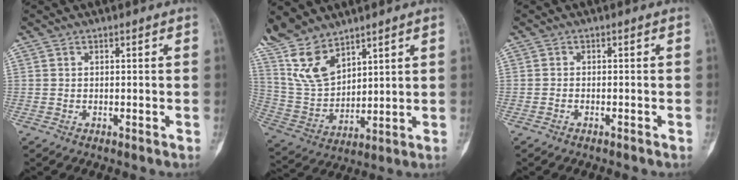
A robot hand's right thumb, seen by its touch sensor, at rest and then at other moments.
{"total": 12.2, "force": [9.5, 5.1, 5.7], "torque": [-0.106, -0.039, 0.209]}
{"total": 0.6, "force": [-0.6, 0.2, 0.2], "torque": [-0.007, 0.005, -0.013]}